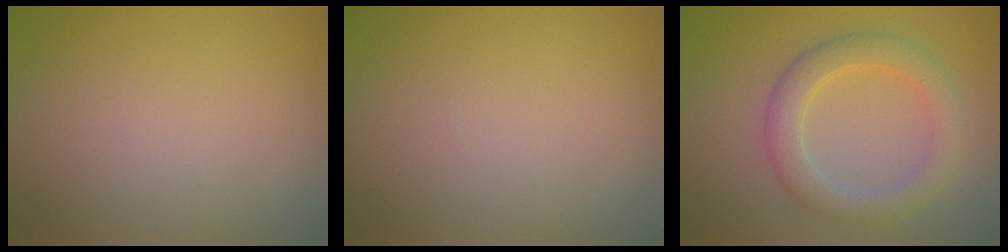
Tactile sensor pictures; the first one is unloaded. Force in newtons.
{"total": 0.0}
{"total": 3.9, "press": 3.9, "slide": 0.2}